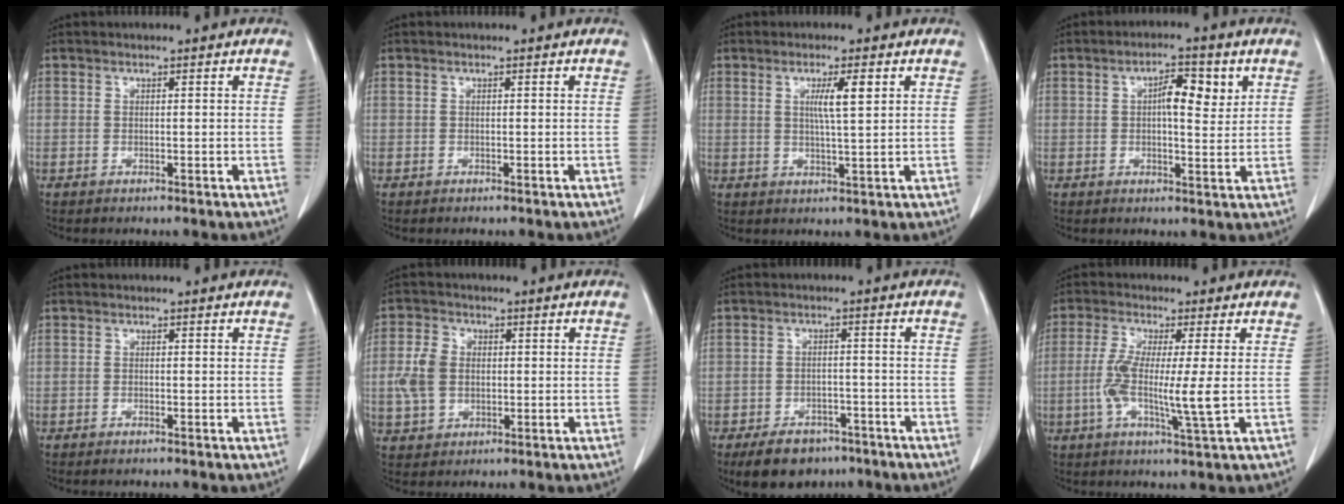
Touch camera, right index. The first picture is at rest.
{"total": 0.0}
{"total": 4.3, "force": [1.4, 0.0, 4.1], "torque": [-0.071, -0.002, 0.024]}
{"total": 5.9, "force": [1.9, 2.1, 5.2], "torque": [-0.085, 0.009, 0.028]}
{"total": 0.6, "force": [-0.4, 0.0, 0.3], "torque": [-0.006, -0.001, -0.003]}
{"total": 6.1, "force": [0.0, 4.6, 4.0], "torque": [-0.104, 0.014, 0.004]}
{"total": 7.7, "force": [-5.5, 4.4, 3.0], "torque": [-0.050, 0.003, -0.081]}
{"total": 8.4, "force": [-0.8, -0.1, 8.3], "torque": [-0.169, -0.013, -0.021]}